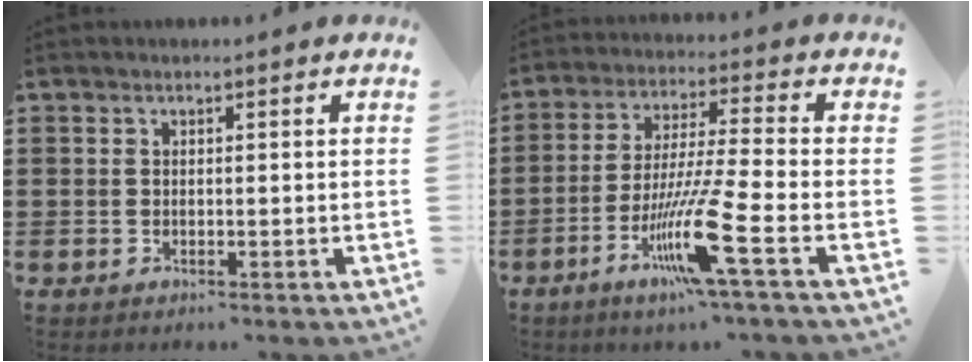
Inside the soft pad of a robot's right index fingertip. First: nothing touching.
{"total": 12.1, "force": [-5.4, 0.0, 10.8], "torque": [-0.217, -0.014, -0.105]}